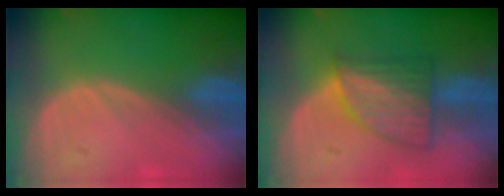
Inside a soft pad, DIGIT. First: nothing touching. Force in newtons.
{"total": 7.0, "press": 6.4, "slide": 2.8}